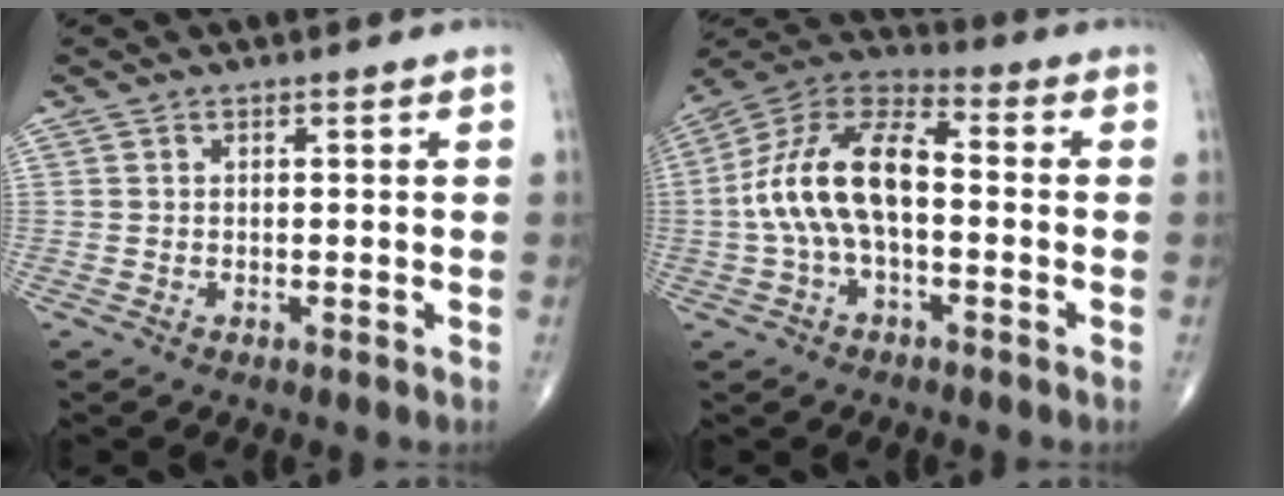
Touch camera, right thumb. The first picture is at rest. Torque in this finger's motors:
{"motor_torque": [0.44, 0.40, 1.51, 0.03, 0.47]}